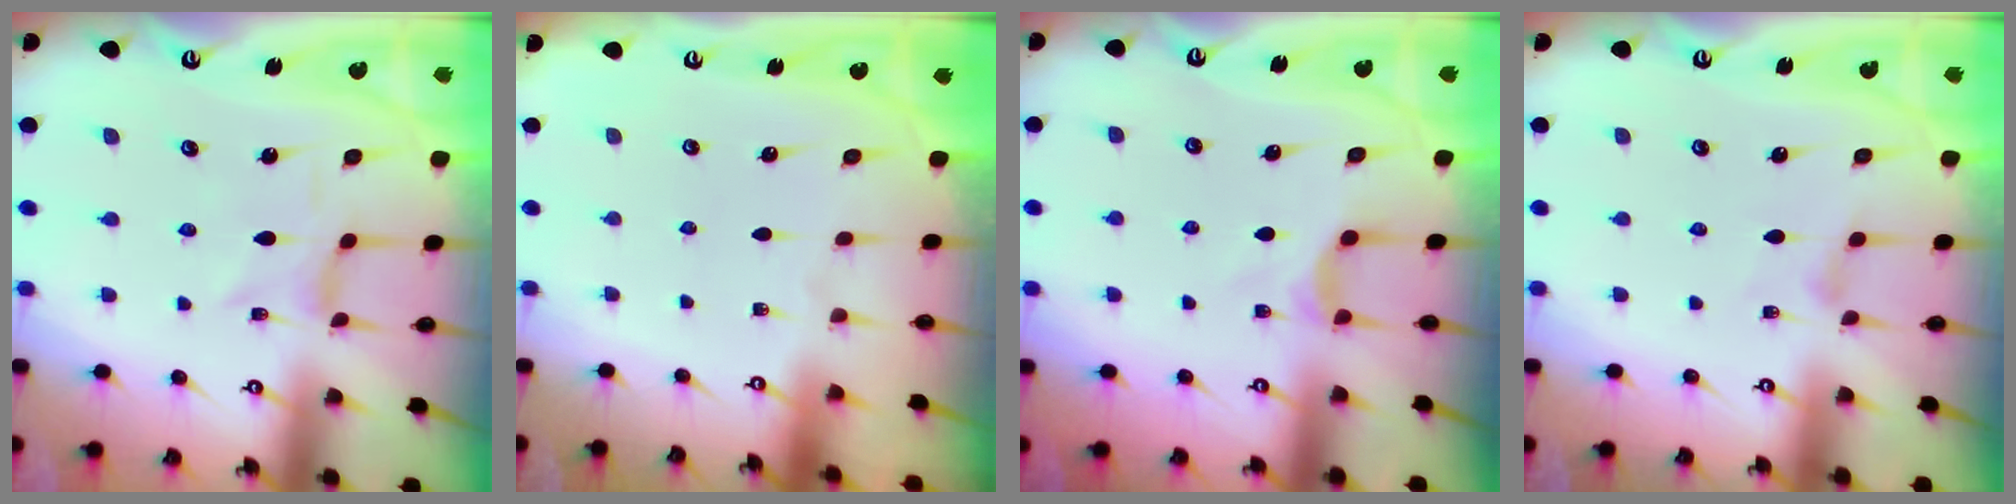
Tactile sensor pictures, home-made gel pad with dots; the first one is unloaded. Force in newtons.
{"total": 0.0}
{"total": 2.8, "press": 2.8, "slide": 0.4}
{"total": 1.9, "press": 1.9, "slide": 0.4}